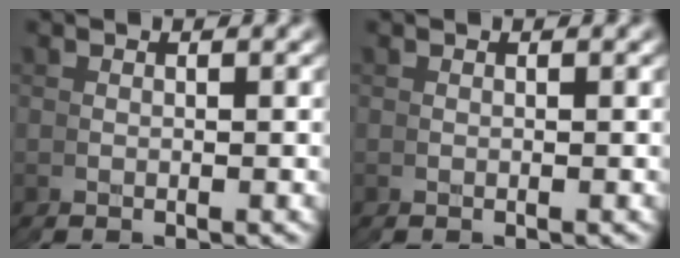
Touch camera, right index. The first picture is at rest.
{"total": 0.0}